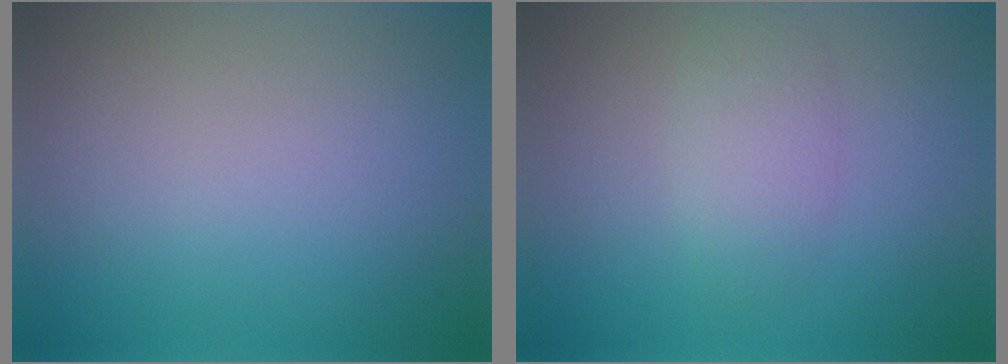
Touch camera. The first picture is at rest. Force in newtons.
{"total": 2.5, "press": 2.5, "slide": 0.2}